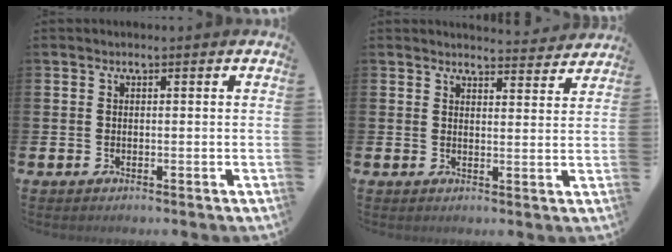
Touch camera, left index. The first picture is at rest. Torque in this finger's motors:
{"motor_torque": [0.98, -1.16, 0.22, 0.02]}